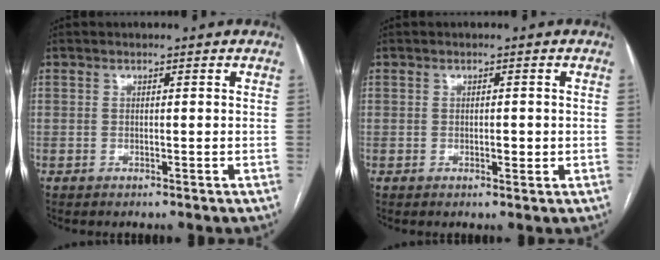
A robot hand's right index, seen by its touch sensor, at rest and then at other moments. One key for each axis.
{"total": 1.4, "fx": -0.2, "fy": 0.7, "fz": 1.3, "tx": -0.017, "ty": 0.000, "tz": 0.000}